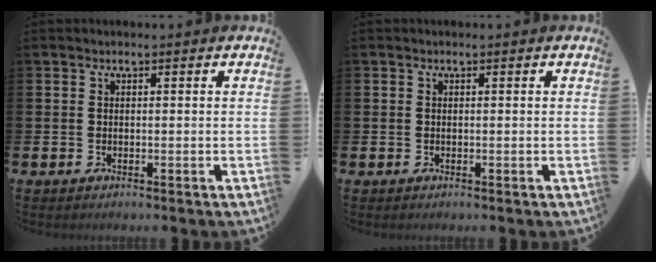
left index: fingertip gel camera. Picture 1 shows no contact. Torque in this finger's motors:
{"motor_torque": [0.00, 0.00, 0.00, -0.01]}